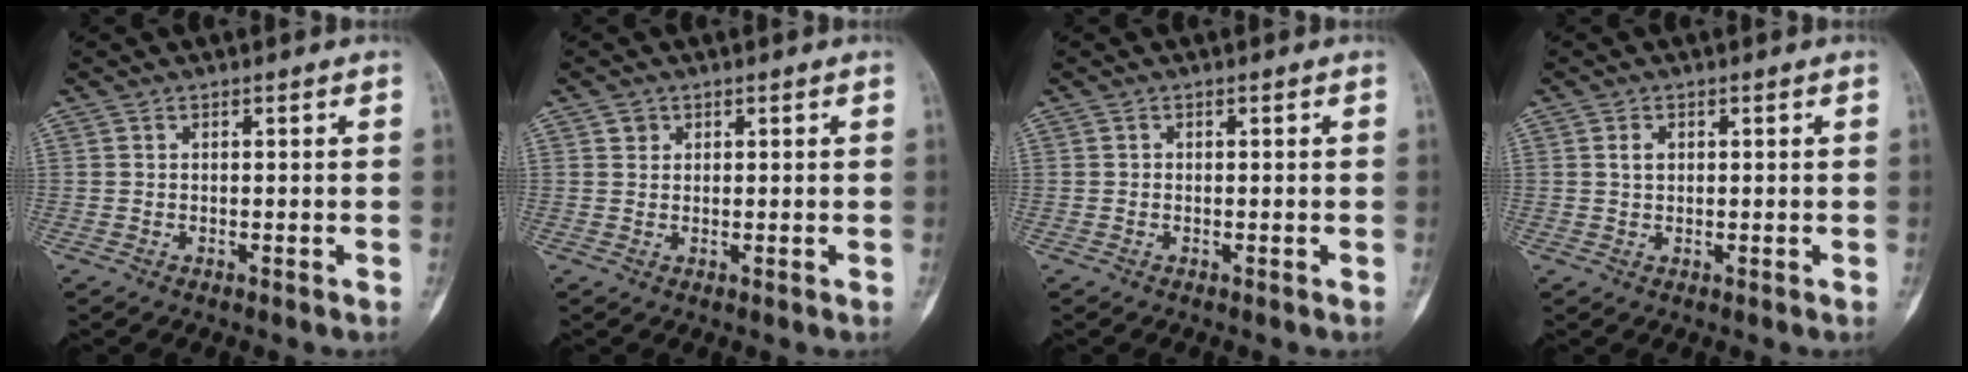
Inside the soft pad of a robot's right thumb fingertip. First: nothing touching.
{"total": 1.3, "force": [0.7, 1.1, 0.2], "torque": [0.008, -0.001, 0.009]}
{"total": 0.0}
{"total": 1.6, "force": [0.4, 1.1, 1.1], "torque": [-0.015, 0.001, 0.008]}